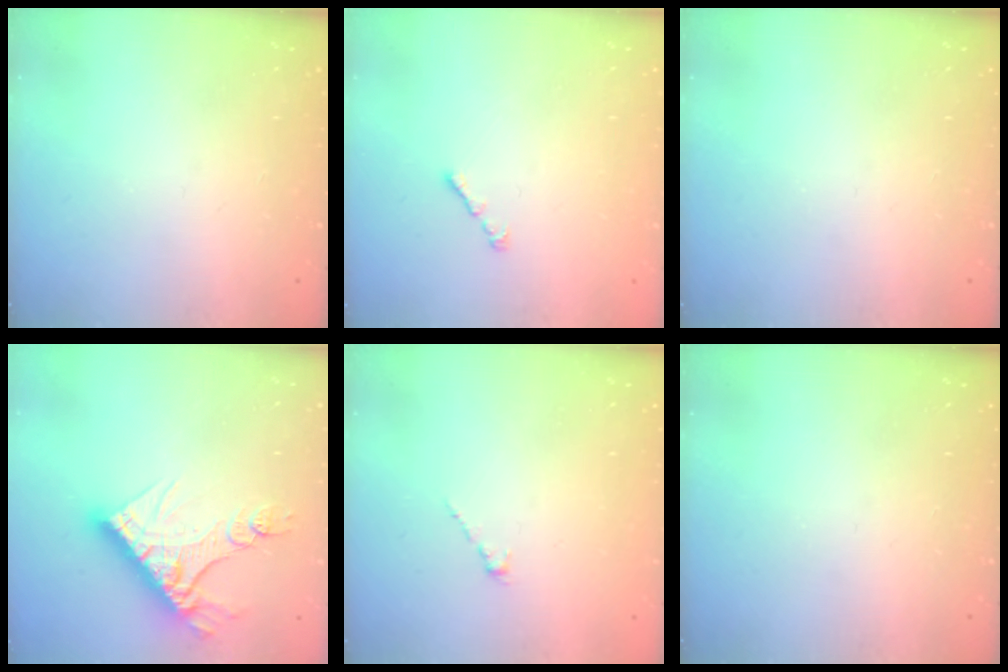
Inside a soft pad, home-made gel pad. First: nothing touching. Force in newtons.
{"total": 1.0, "press": 0.9, "slide": 0.5}
{"total": 0.0}
{"total": 14.4, "press": 14.4, "slide": 1.1}
{"total": 0.0}
{"total": 0.0}